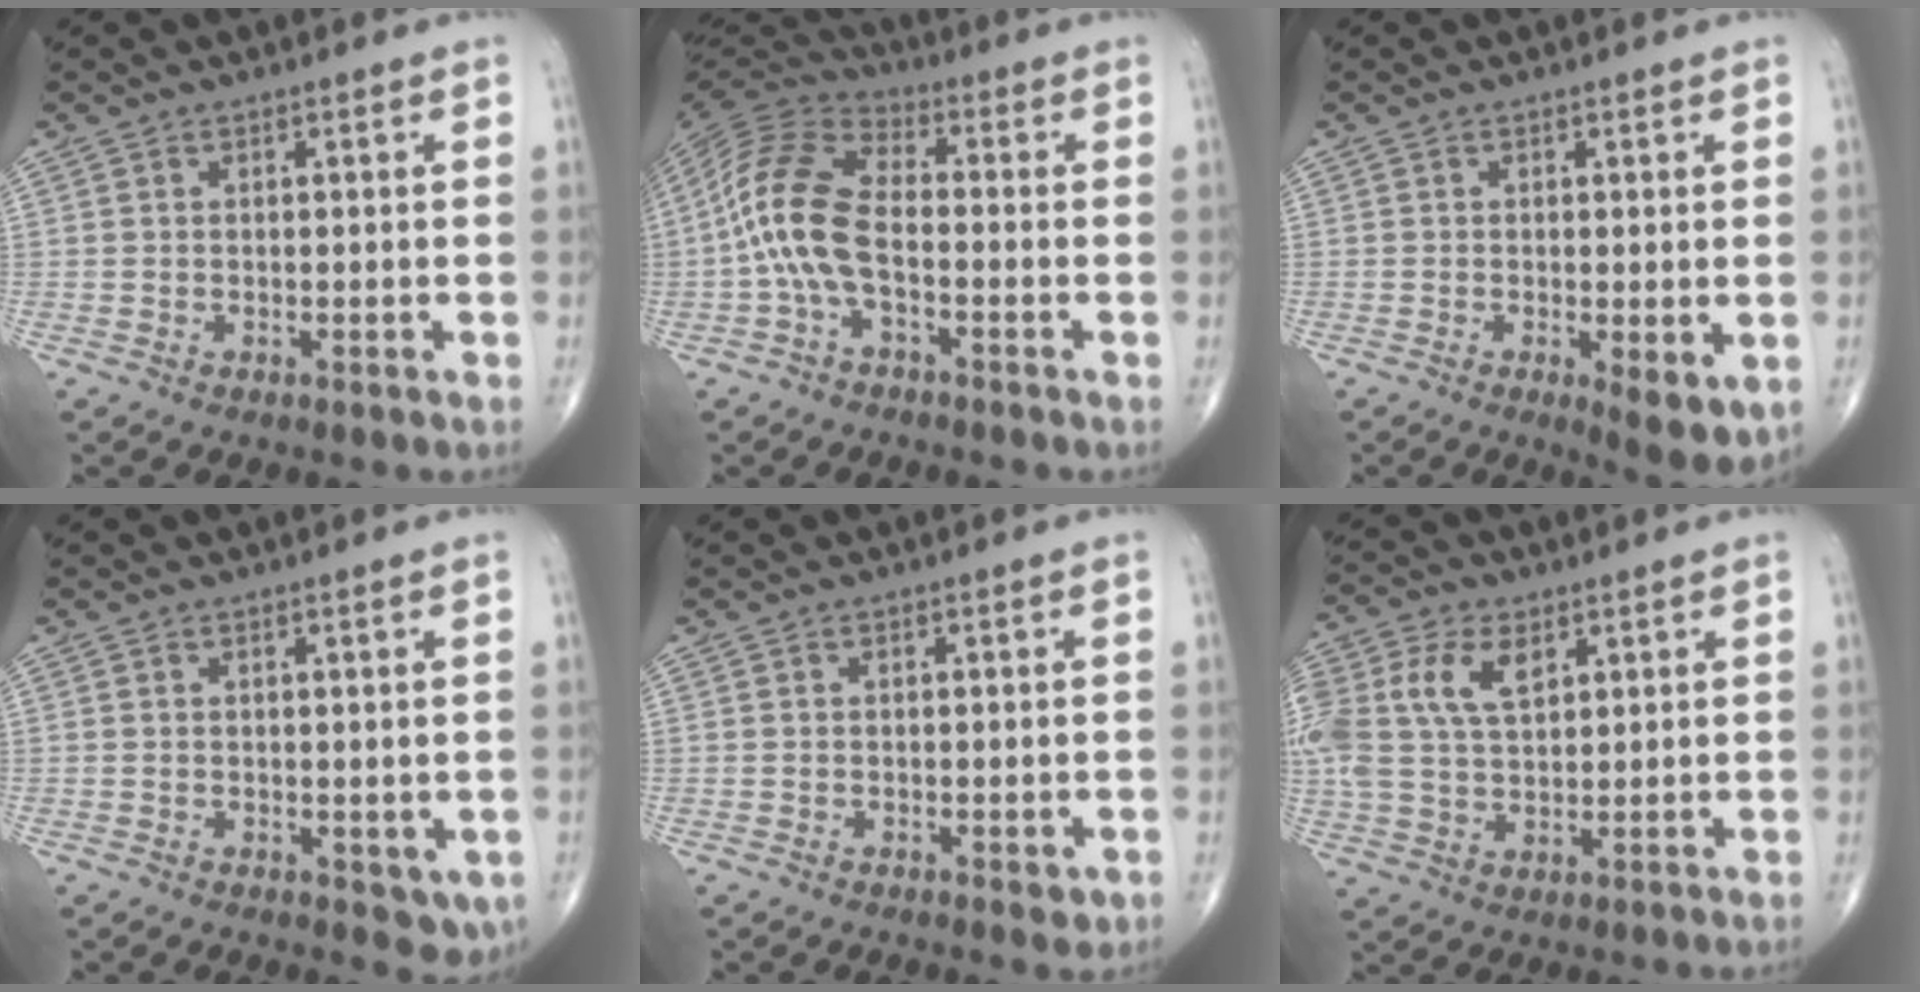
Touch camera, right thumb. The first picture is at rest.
{"total": 12.5, "force": [-2.4, 6.2, 10.6], "torque": [-0.224, 0.034, -0.056]}
{"total": 5.9, "force": [-1.4, 1.9, 5.4], "torque": [-0.078, -0.019, -0.019]}
{"total": 3.3, "force": [0.0, 1.8, 2.8], "torque": [-0.025, -0.009, 0.006]}
{"total": 1.8, "force": [-0.4, 0.9, 1.5], "torque": [-0.010, -0.003, -0.005]}
{"total": 12.7, "force": [4.2, 7.7, 9.2], "torque": [-0.212, 0.000, 0.082]}